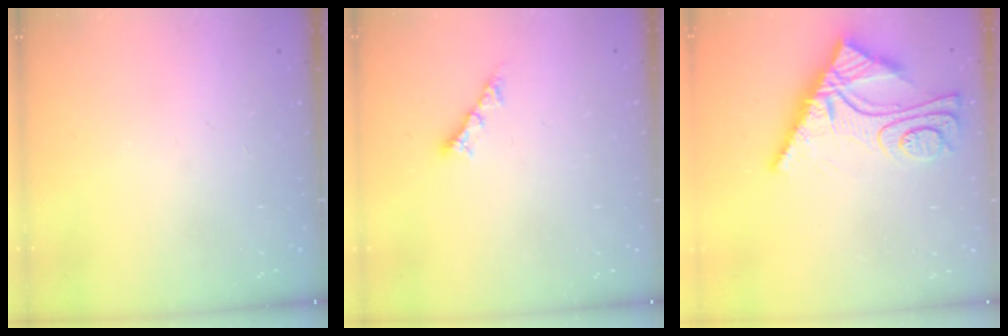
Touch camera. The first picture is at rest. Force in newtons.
{"total": 4.4, "press": 4.4, "slide": 0.3}
{"total": 11.4, "press": 11.4, "slide": 1.0}